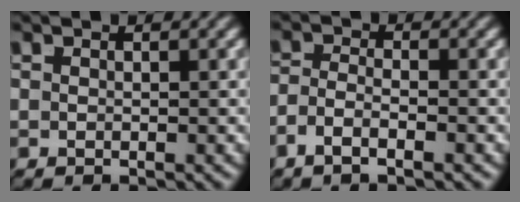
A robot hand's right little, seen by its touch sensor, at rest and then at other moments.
{"total": 2.5, "force": [-1.7, 0.7, 1.7], "torque": [-0.036, -0.013, -0.027]}